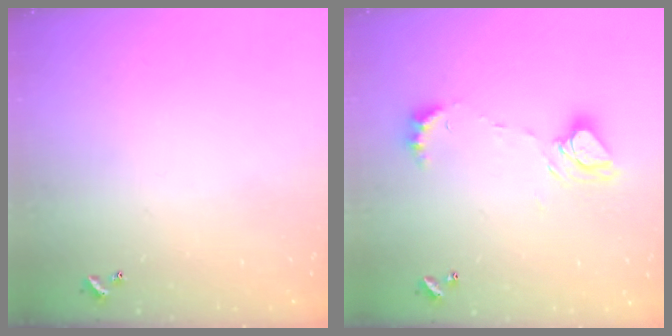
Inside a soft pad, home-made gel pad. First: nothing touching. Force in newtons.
{"total": 8.4, "press": 8.4, "slide": 1.0}